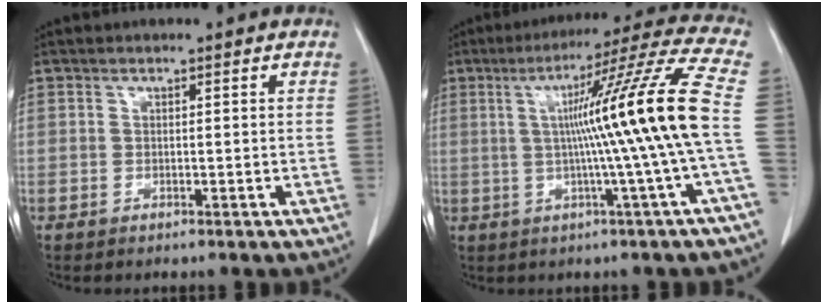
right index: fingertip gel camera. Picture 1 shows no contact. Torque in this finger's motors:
{"motor_torque": [1.45, 0.03, 0.52, 0.21]}